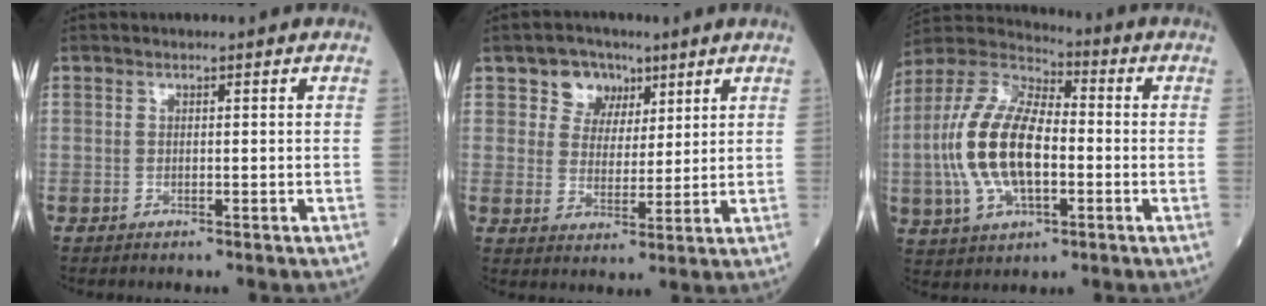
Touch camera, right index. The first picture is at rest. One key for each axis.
{"total": 5.9, "fx": 3.2, "fy": 4.7, "fz": 1.4, "tx": -0.022, "ty": 0.012, "tz": 0.057}
{"total": 16.1, "fx": -1.8, "fy": 7.3, "fz": 14.2, "tx": -0.310, "ty": 0.018, "tz": -0.035}